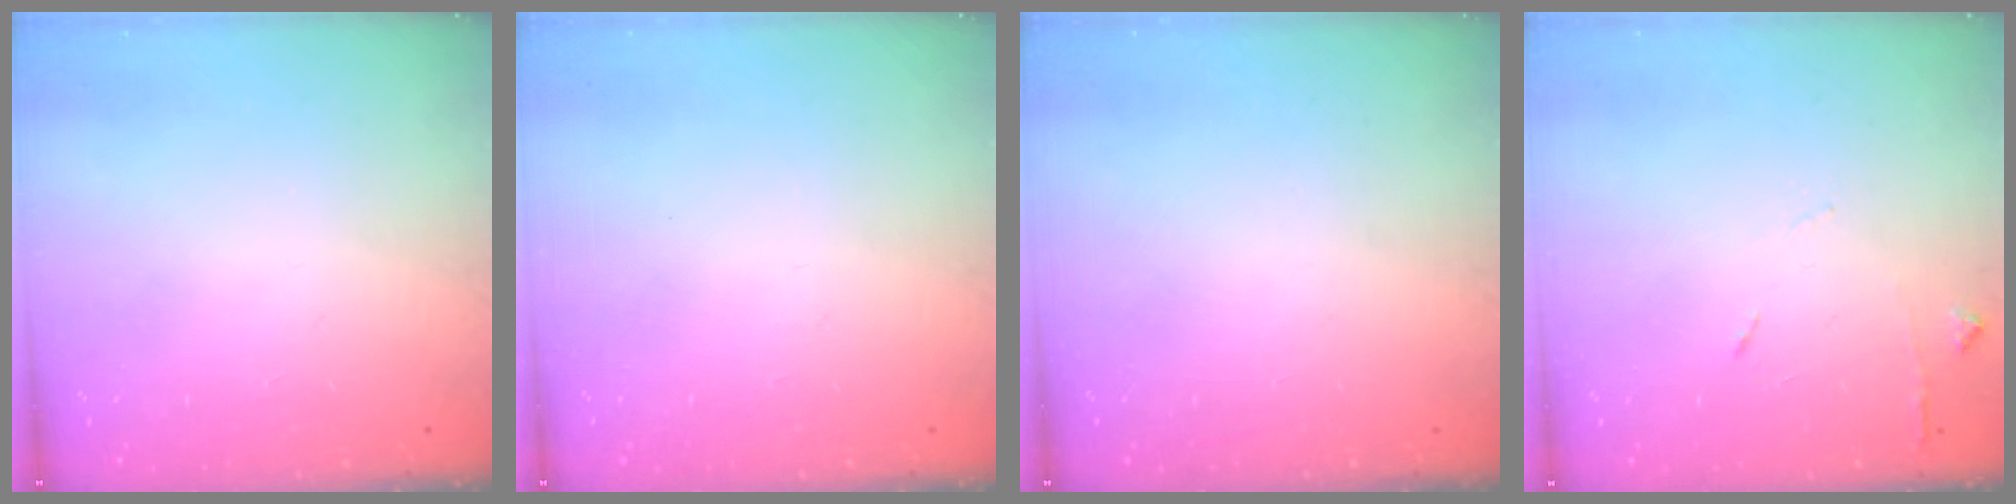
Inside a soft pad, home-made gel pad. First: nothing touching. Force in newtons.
{"total": 0.0}
{"total": 0.0}
{"total": 6.2, "press": 6.1, "slide": 0.8}